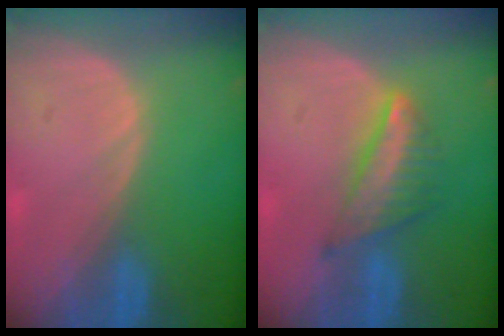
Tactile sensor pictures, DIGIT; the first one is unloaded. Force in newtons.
{"total": 6.5, "press": 5.8, "slide": 2.9}